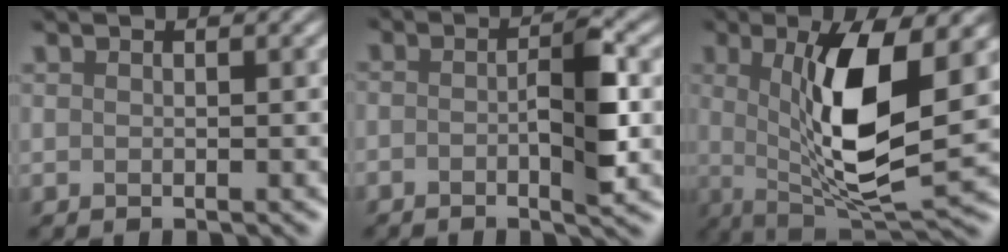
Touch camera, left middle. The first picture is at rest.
{"total": 3.0, "force": [-1.5, -0.5, 2.6], "torque": [-0.069, 0.000, -0.009]}
{"total": 6.8, "force": [0.7, 1.0, 6.7], "torque": [-0.140, -0.014, 0.043]}